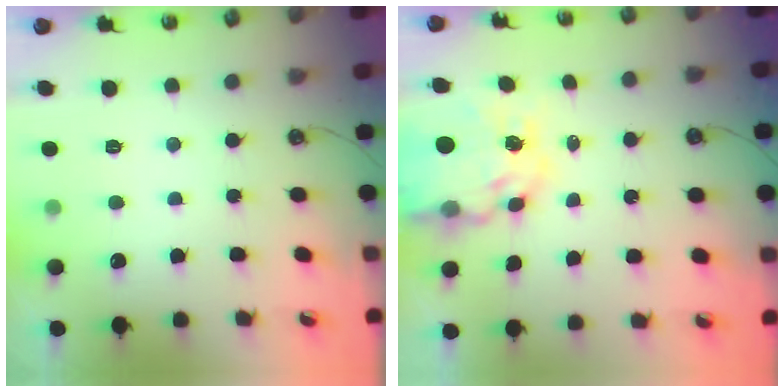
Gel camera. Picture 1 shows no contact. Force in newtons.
{"total": 15.1, "press": 15.0, "slide": 1.3}